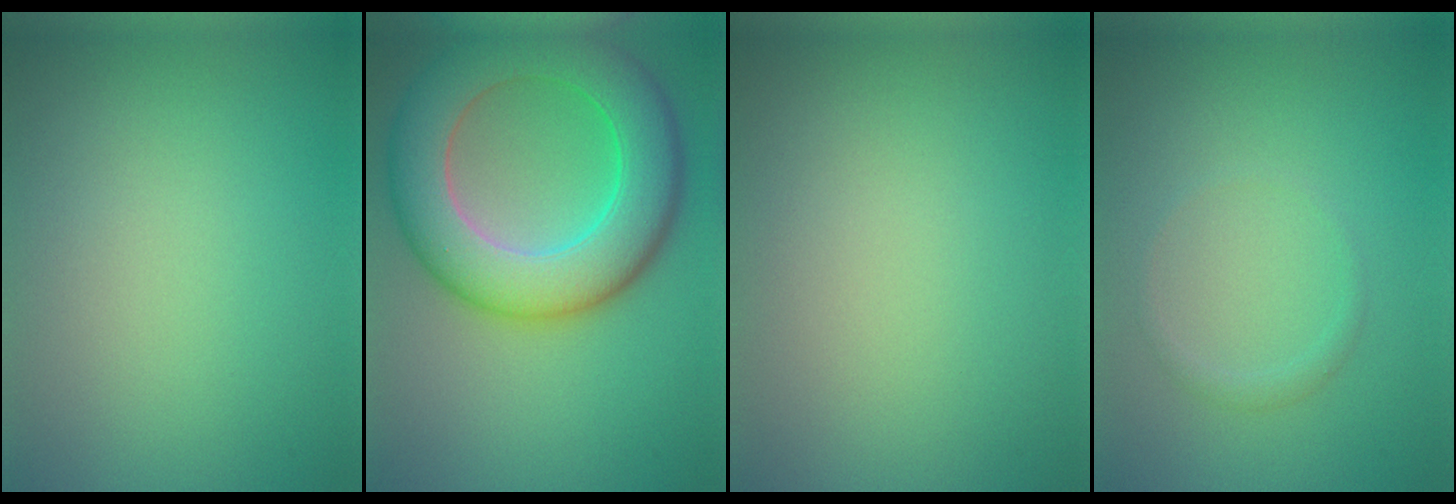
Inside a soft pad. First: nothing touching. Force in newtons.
{"total": 10.2, "press": 10.2, "slide": 0.4}
{"total": 0.0}
{"total": 0.9, "press": 0.8, "slide": 0.1}